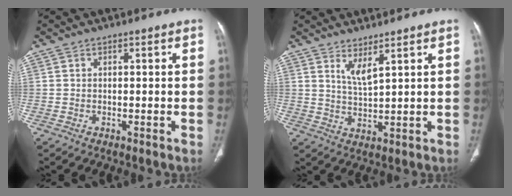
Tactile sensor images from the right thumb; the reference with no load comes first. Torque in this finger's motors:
{"motor_torque": [2.53, 2.49, 0.22, -0.21, 0.03]}